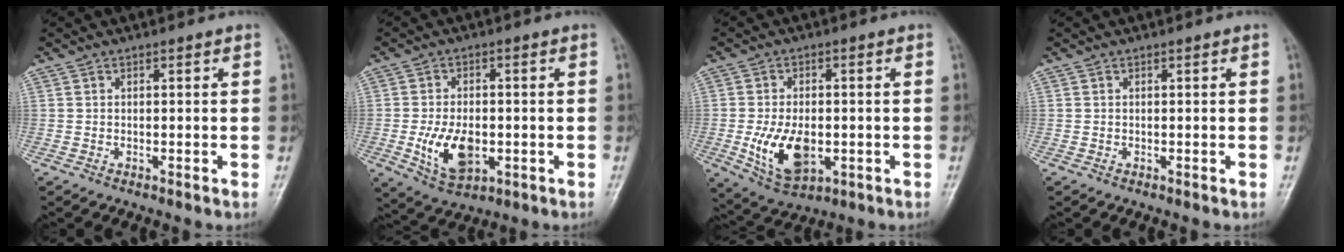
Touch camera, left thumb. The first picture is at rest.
{"total": 9.5, "force": [-1.9, 5.7, 7.4], "torque": [-0.122, -0.004, -0.025]}
{"total": 10.7, "force": [-2.0, 6.3, 8.4], "torque": [-0.142, -0.006, -0.023]}
{"total": 0.0}